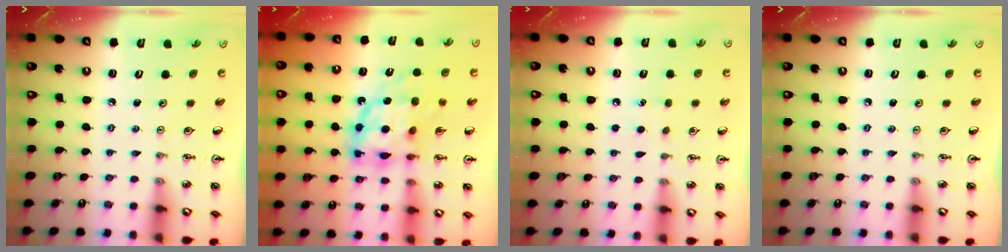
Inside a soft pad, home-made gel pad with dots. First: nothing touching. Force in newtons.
{"total": 13.5, "press": 13.4, "slide": 1.2}
{"total": 5.2, "press": 5.2, "slide": 0.5}
{"total": 0.0}